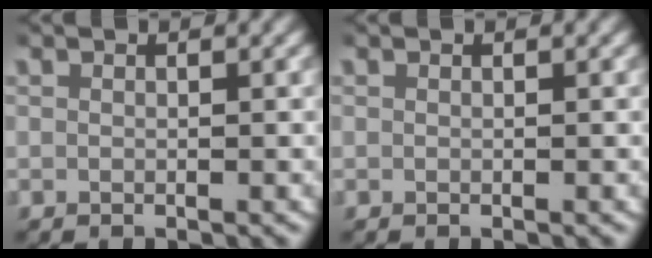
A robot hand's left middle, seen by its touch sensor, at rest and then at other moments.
{"total": 0.0}